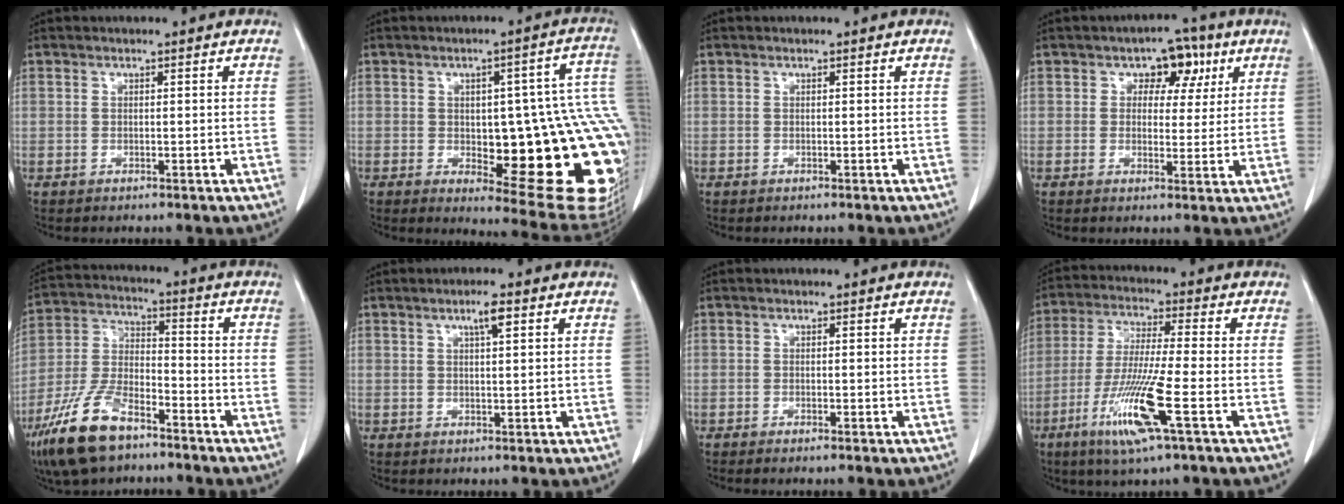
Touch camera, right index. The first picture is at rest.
{"total": 24.5, "force": [-3.3, 7.0, 23.3], "torque": [-0.195, 0.020, -0.018]}
{"total": 0.0}
{"total": 6.0, "force": [2.6, 4.0, 3.7], "torque": [-0.036, 0.015, 0.033]}
{"total": 12.9, "force": [-8.6, 4.9, 8.3], "torque": [-0.181, -0.010, -0.168]}
{"total": 3.0, "force": [1.6, 0.3, 2.5], "torque": [-0.045, 0.002, 0.026]}
{"total": 0.7, "force": [-0.3, 0.0, 0.6], "torque": [-0.011, 0.000, -0.004]}
{"total": 12.0, "force": [-5.0, -0.2, 10.9], "torque": [-0.225, -0.025, -0.098]}